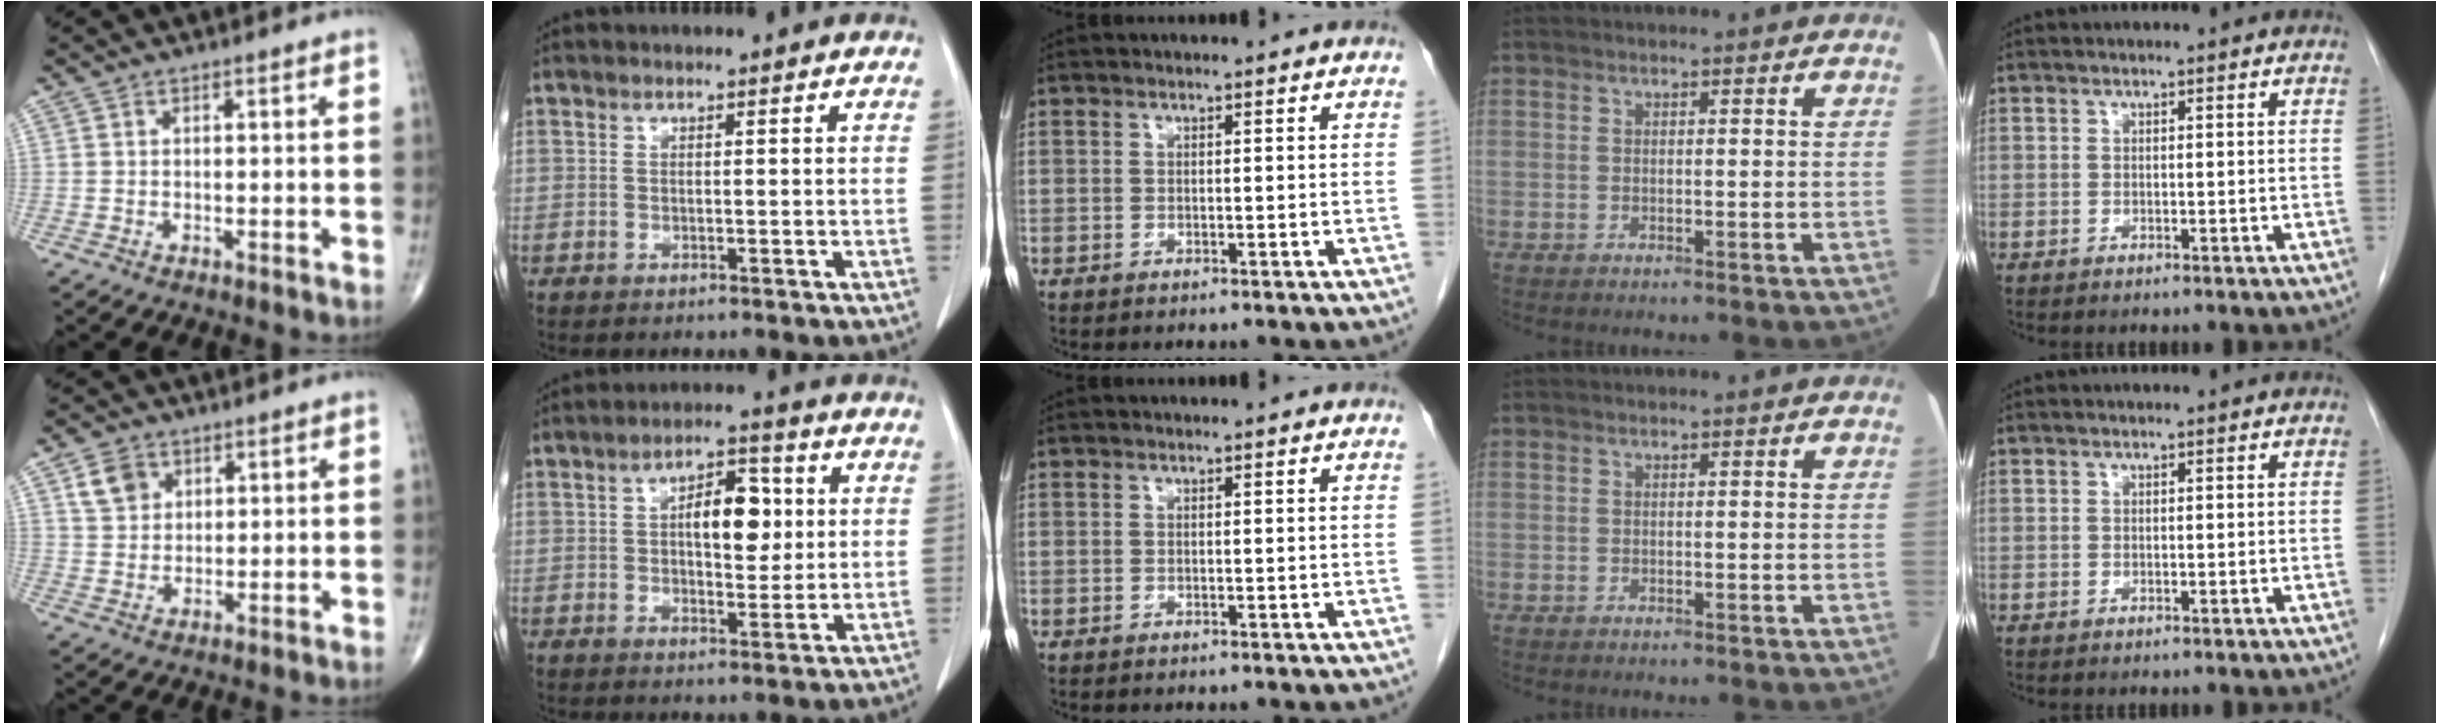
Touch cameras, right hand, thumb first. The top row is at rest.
{"thumb": {"total": 5.3, "force": [2.5, 4.1, 2.2], "torque": [-0.023, -0.008, 0.048]}, "index": {"total": 8.0, "force": [1.3, 3.6, 7.0], "torque": [-0.111, 0.014, 0.022]}}